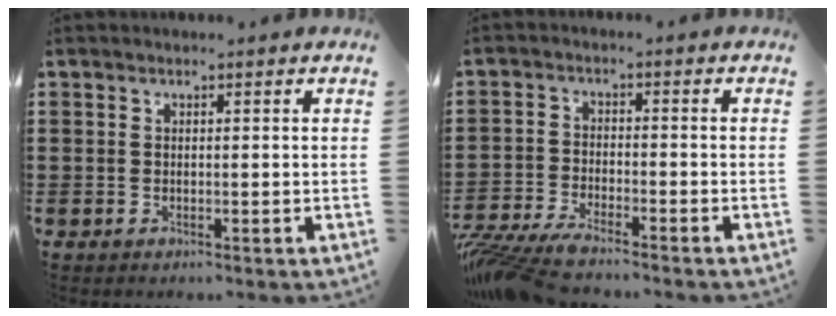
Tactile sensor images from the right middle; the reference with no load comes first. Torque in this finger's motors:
{"motor_torque": [1.45, -0.31, 0.36, 0.21]}